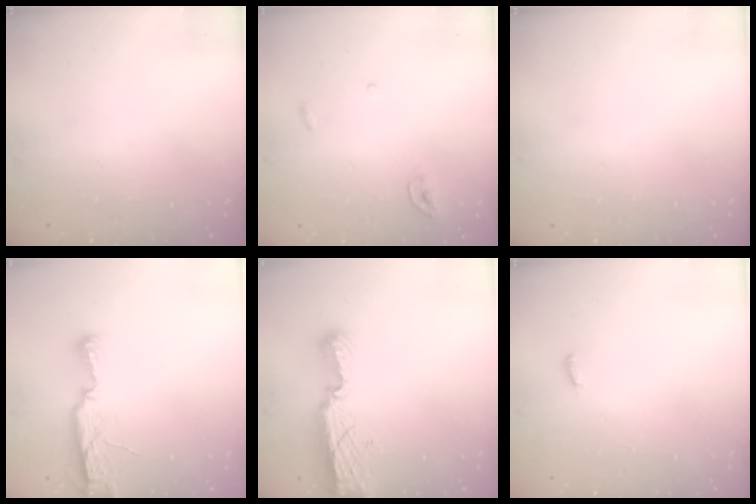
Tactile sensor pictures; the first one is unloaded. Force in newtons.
{"total": 3.4, "press": 3.3, "slide": 0.3}
{"total": 0.0}
{"total": 9.5, "press": 8.0, "slide": 5.2}
{"total": 9.9, "press": 9.9, "slide": 0.8}
{"total": 2.9, "press": 2.8, "slide": 0.9}